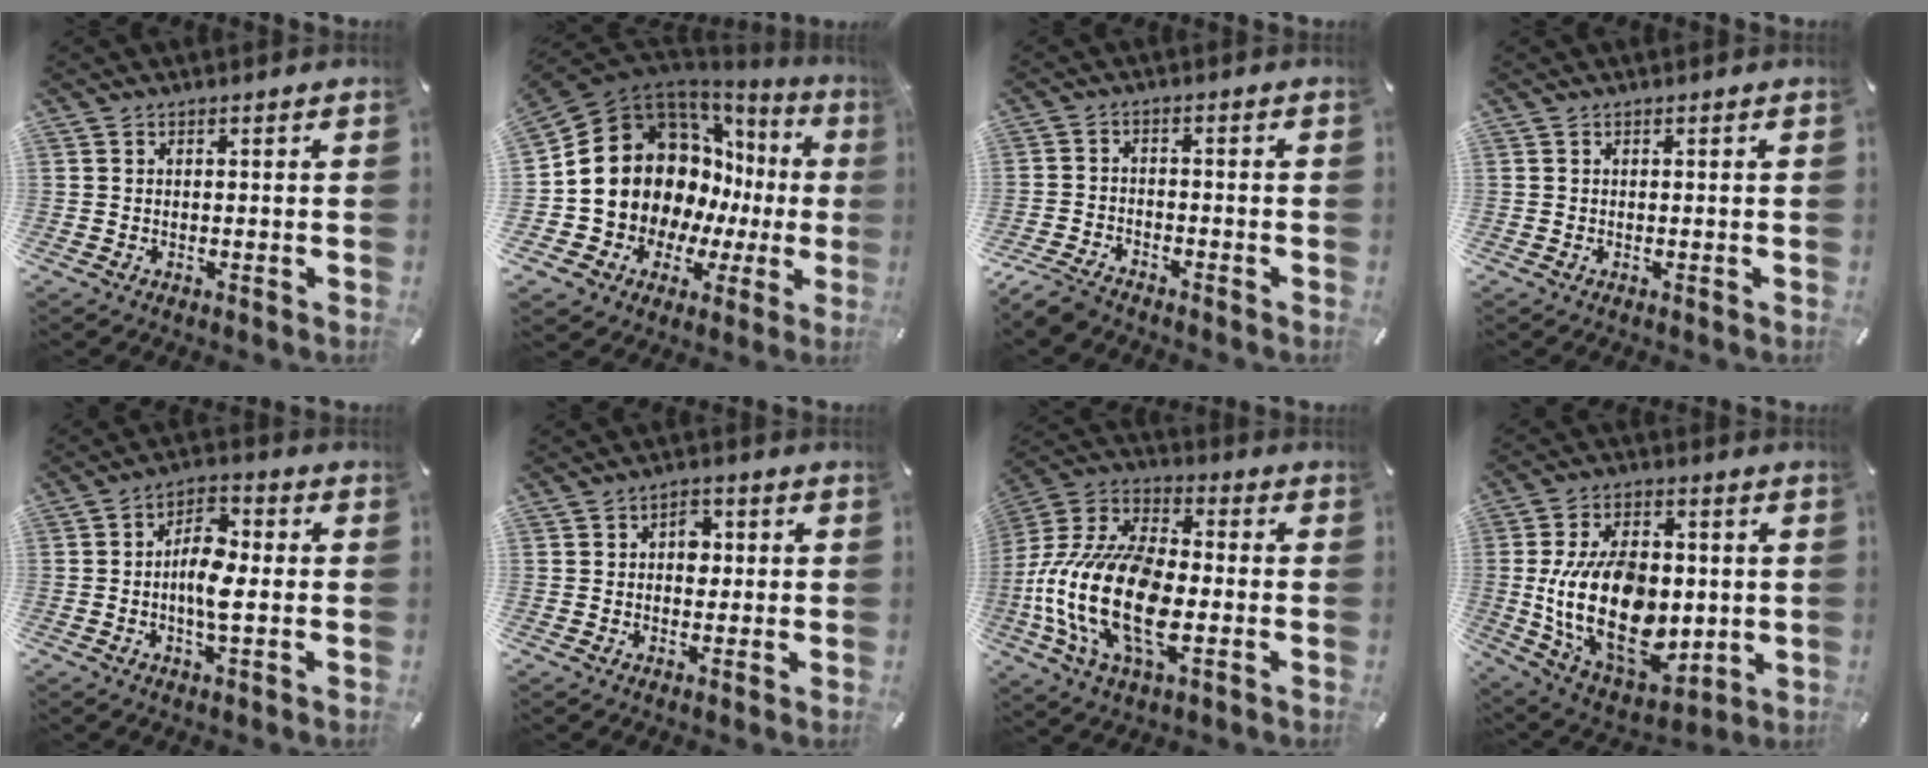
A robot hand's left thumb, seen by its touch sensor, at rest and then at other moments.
{"total": 19.8, "force": [3.0, 16.6, 10.2], "torque": [-0.182, -0.045, 0.083]}
{"total": 5.2, "force": [-4.6, 1.6, 1.9], "torque": [-0.053, 0.013, -0.092]}
{"total": 0.0}
{"total": 8.3, "force": [-1.3, 3.7, 7.4], "torque": [-0.132, 0.007, -0.024]}
{"total": 4.3, "force": [0.2, 3.1, 2.9], "torque": [-0.026, -0.001, -0.007]}
{"total": 19.9, "force": [-5.5, 11.0, 15.6], "torque": [-0.354, 0.002, -0.099]}
{"total": 23.4, "force": [-1.6, 15.0, 17.8], "torque": [-0.345, -0.014, -0.016]}